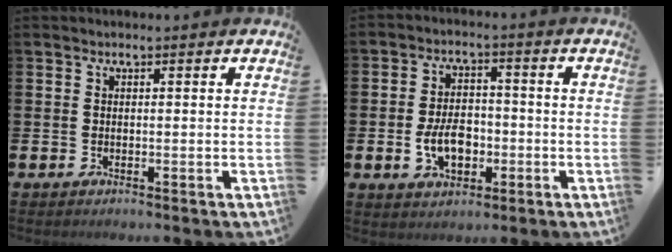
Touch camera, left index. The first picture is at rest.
{"total": 5.8, "force": [-1.5, 3.8, 4.1], "torque": [-0.063, 0.008, -0.029]}